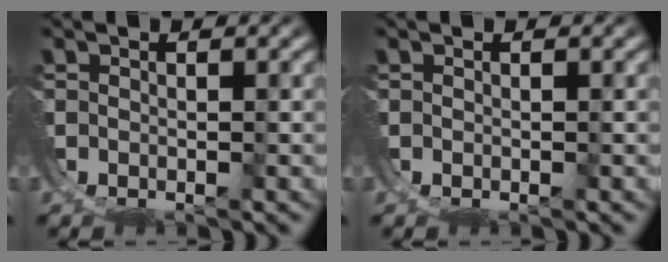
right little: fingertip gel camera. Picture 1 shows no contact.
{"total": 0.0}